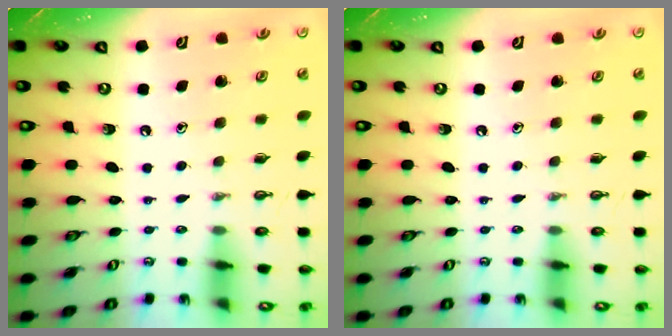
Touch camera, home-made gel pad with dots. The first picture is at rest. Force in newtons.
{"total": 0.0}